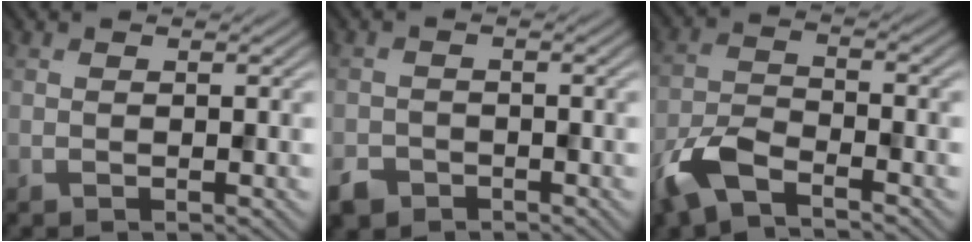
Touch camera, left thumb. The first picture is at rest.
{"total": 2.5, "force": [-1.8, 1.5, 0.7], "torque": [-0.015, -0.004, -0.045]}
{"total": 6.7, "force": [-4.7, 2.4, 4.2], "torque": [-0.096, -0.006, -0.108]}